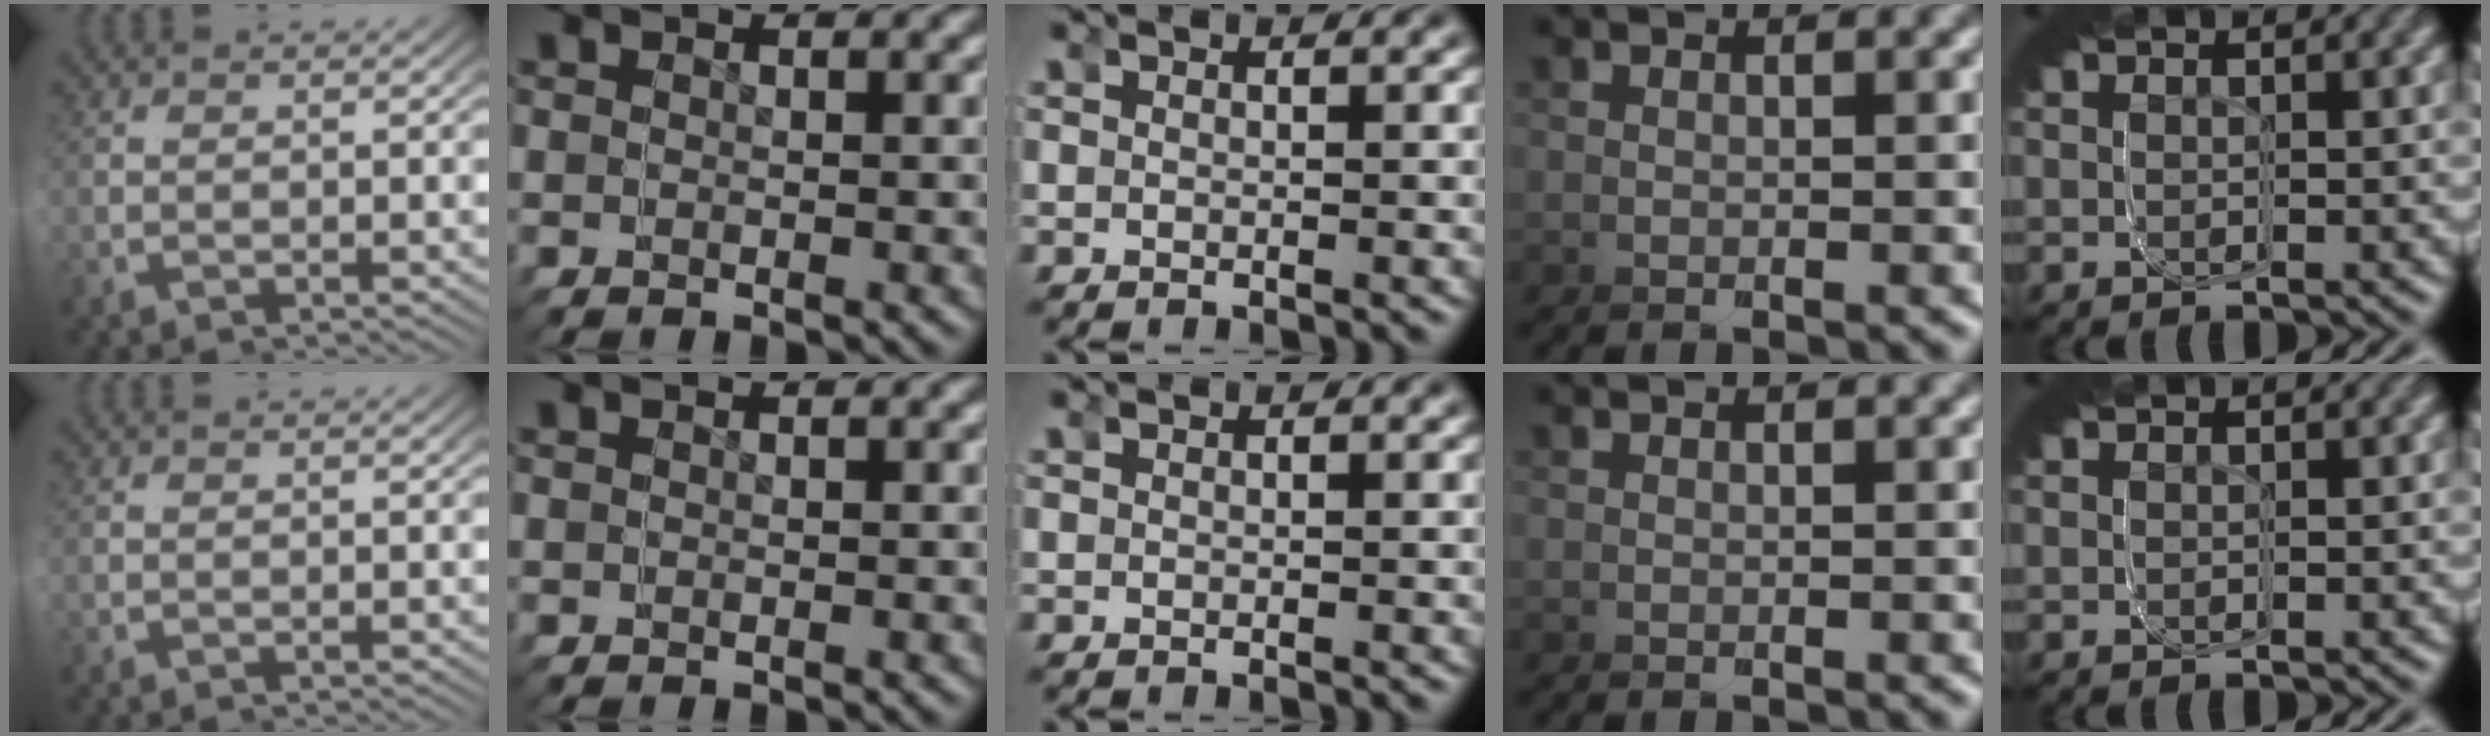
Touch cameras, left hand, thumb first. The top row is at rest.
{}